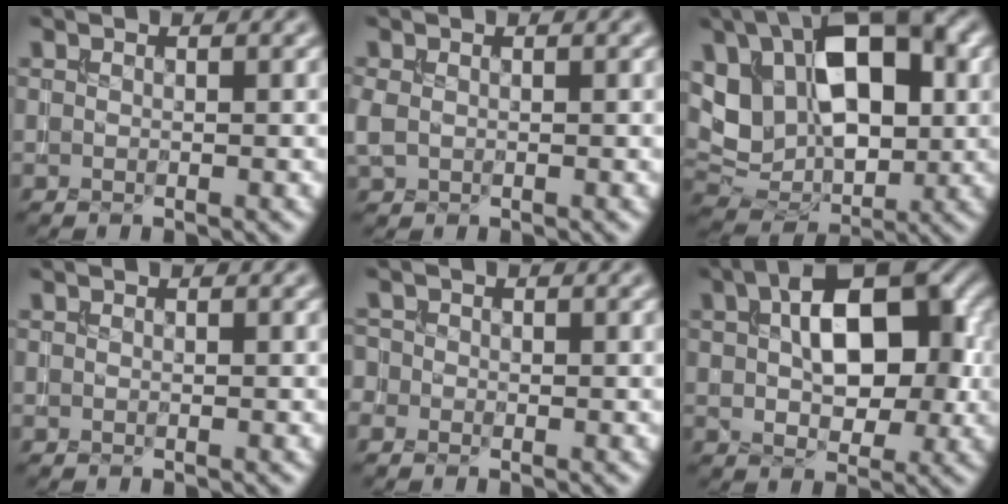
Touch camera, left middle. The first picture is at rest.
{"total": 1.5, "force": [0.0, 1.2, 0.9], "torque": [-0.026, 0.000, 0.000]}
{"total": 12.4, "force": [3.2, 7.6, 9.3], "torque": [-0.165, 0.003, 0.060]}
{"total": 0.0}
{"total": 1.1, "force": [-0.5, 1.0, 0.2], "torque": [-0.001, 0.000, -0.015]}
{"total": 9.8, "force": [1.9, 5.5, 7.9], "torque": [-0.116, 0.017, 0.023]}